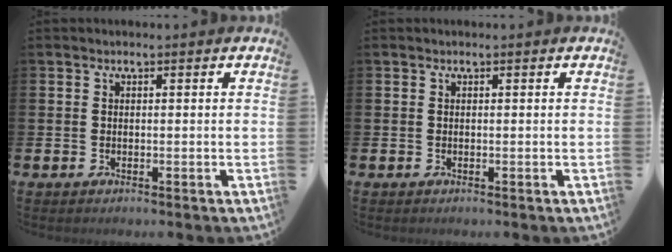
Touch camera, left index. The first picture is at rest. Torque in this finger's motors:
{"motor_torque": [0.00, 0.00, 0.00, 0.00]}